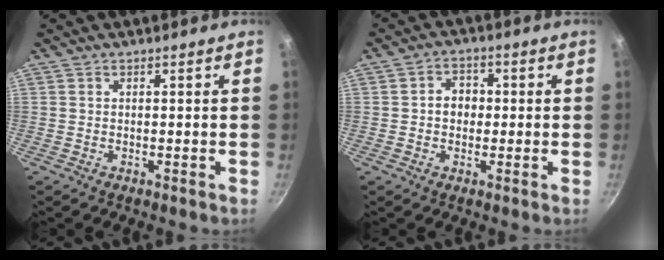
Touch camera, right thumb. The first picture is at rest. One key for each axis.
{"total": 4.6, "fx": 0.0, "fy": 3.8, "fz": 2.5, "tx": -0.013, "ty": 0.010, "tz": -0.005}